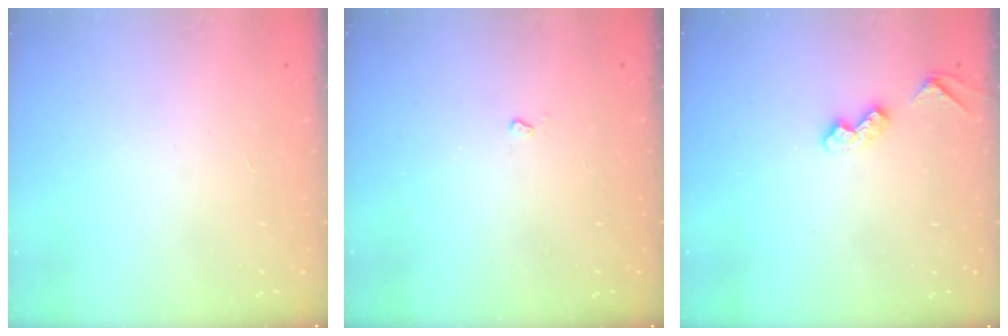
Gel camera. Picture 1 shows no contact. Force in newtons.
{"total": 2.4, "press": 2.3, "slide": 0.5}
{"total": 5.4, "press": 5.3, "slide": 0.7}